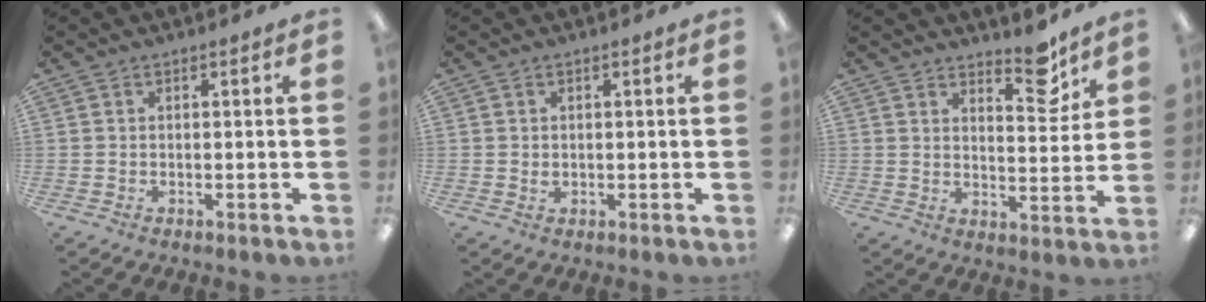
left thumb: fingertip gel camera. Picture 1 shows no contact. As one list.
[{"total": 1.1, "force": [0.2, 0.9, 0.5], "torque": [-0.002, 0.000, 0.001]}, {"total": 8.8, "force": [7.1, 2.9, 4.3], "torque": [-0.032, -0.057, 0.117]}]